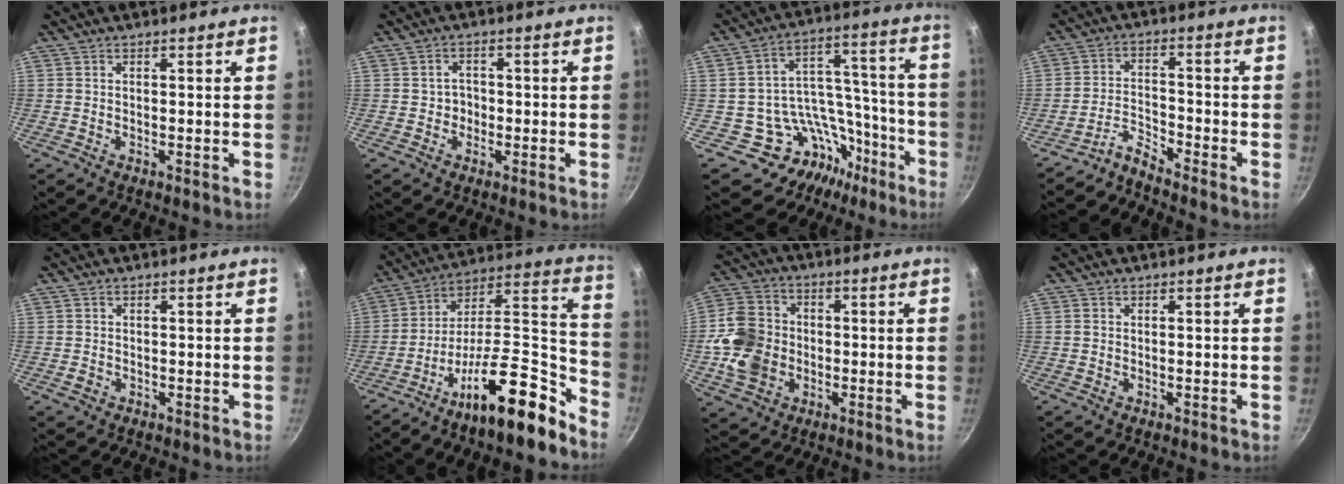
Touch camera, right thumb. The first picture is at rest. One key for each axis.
{"total": 2.7, "fx": -0.5, "fy": 2.5, "fz": 1.0, "tx": 0.003, "ty": 0.008, "tz": -0.011}
{"total": 16.0, "fx": -9.8, "fy": 12.1, "fz": 3.5, "tx": 0.026, "ty": 0.127, "tz": -0.152}
{"total": 4.0, "fx": -4.0, "fy": 0.0, "fz": 0.5, "tx": -0.023, "ty": 0.034, "tz": -0.089}
{"total": 1.1, "fx": -0.3, "fy": 1.0, "fz": 0.4, "tx": -0.004, "ty": -0.001, "tz": -0.004}
{"total": 21.4, "fx": -14.4, "fy": 5.8, "fz": 14.7, "tx": -0.174, "ty": 0.112, "tz": -0.255}
{"total": 12.5, "fx": -1.7, "fy": 10.4, "fz": 6.7, "tx": -0.108, "ty": 0.018, "tz": -0.040}
{"total": 0.6, "fx": 0.1, "fy": 0.6, "fz": 0.3, "tx": -0.004, "ty": 0.002, "tz": 0.000}